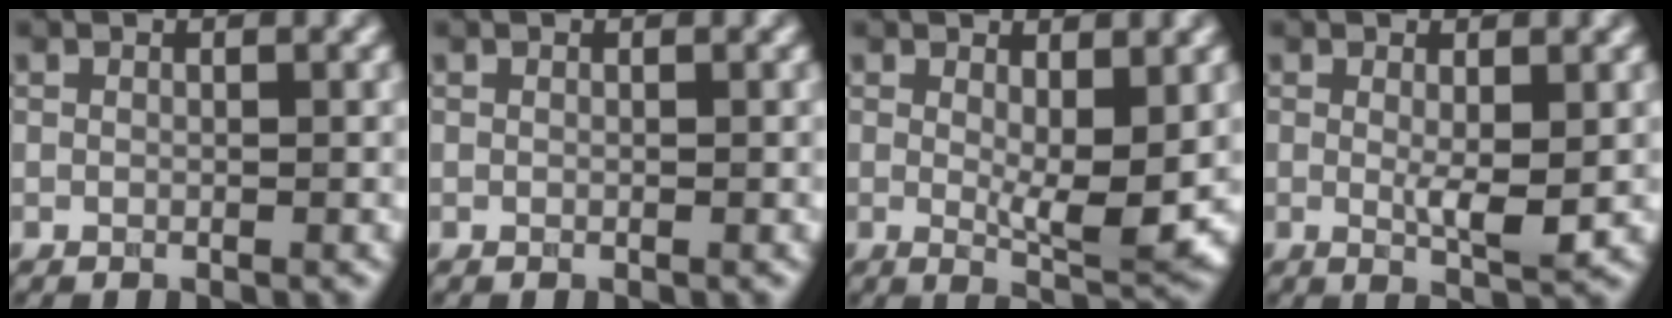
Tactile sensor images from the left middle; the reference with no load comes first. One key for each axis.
{"total": 0.0}
{"total": 4.7, "fx": 0.5, "fy": 1.3, "fz": 4.5, "tx": -0.071, "ty": -0.018, "tz": 0.012}
{"total": 2.6, "fx": 0.1, "fy": 0.5, "fz": 2.6, "tx": -0.043, "ty": -0.011, "tz": 0.005}